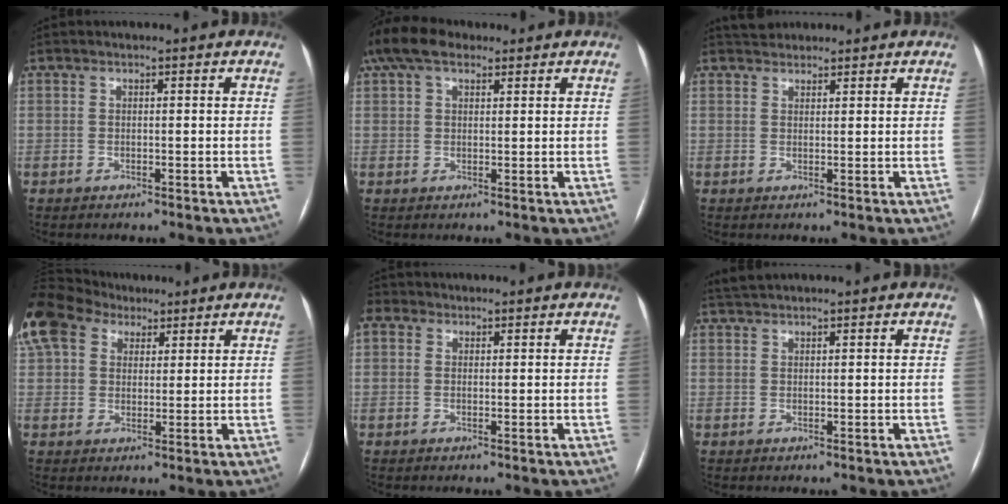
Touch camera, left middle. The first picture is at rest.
{"total": 7.8, "force": [5.4, 3.6, 4.3], "torque": [-0.099, 0.043, 0.104]}
{"total": 3.0, "force": [2.8, 1.1, 0.4], "torque": [-0.009, 0.025, 0.048]}
{"total": 20.5, "force": [11.7, 13.9, 9.5], "torque": [-0.282, 0.094, 0.218]}
{"total": 2.2, "force": [0.8, 1.8, 1.0], "torque": [-0.028, 0.019, 0.015]}
{"total": 2.1, "force": [2.0, 0.0, 0.8], "torque": [-0.020, 0.017, 0.042]}